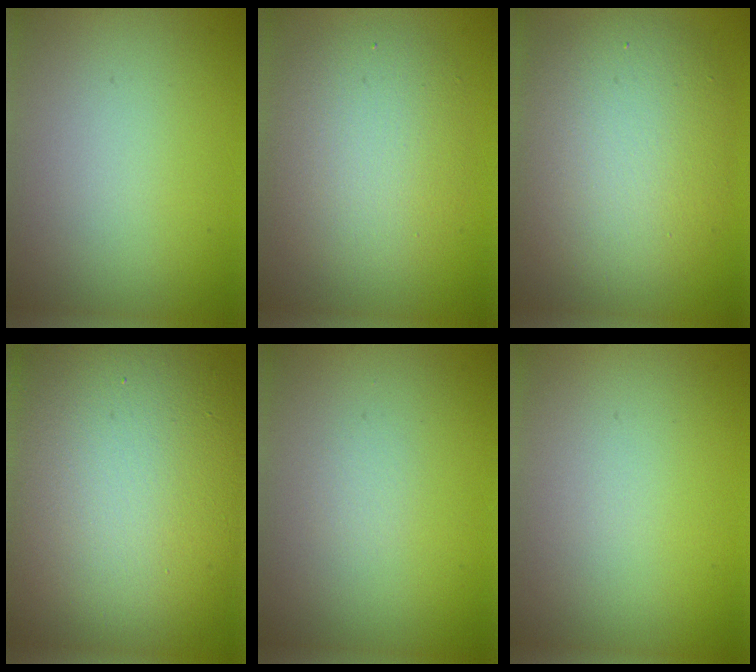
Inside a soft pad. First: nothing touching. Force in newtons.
{"total": 5.3, "press": 5.3, "slide": 0.6}
{"total": 8.0, "press": 8.0, "slide": 0.5}
{"total": 16.9, "press": 16.8, "slide": 1.6}
{"total": 0.5, "press": 0.5, "slide": 0.0}
{"total": 0.0}